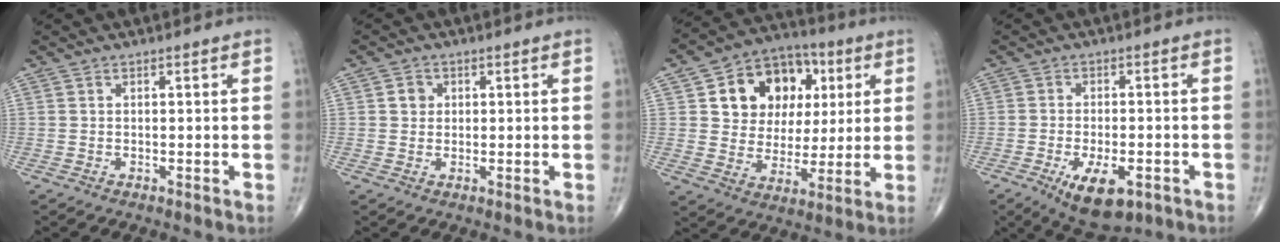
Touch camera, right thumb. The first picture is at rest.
{"total": 2.4, "force": [0.5, 2.2, 0.9], "torque": [-0.002, 0.001, 0.005]}
{"total": 16.6, "force": [4.8, 12.9, 9.2], "torque": [-0.100, 0.005, 0.081]}
{"total": 9.8, "force": [-4.4, 4.4, 7.6], "torque": [-0.119, 0.000, -0.061]}